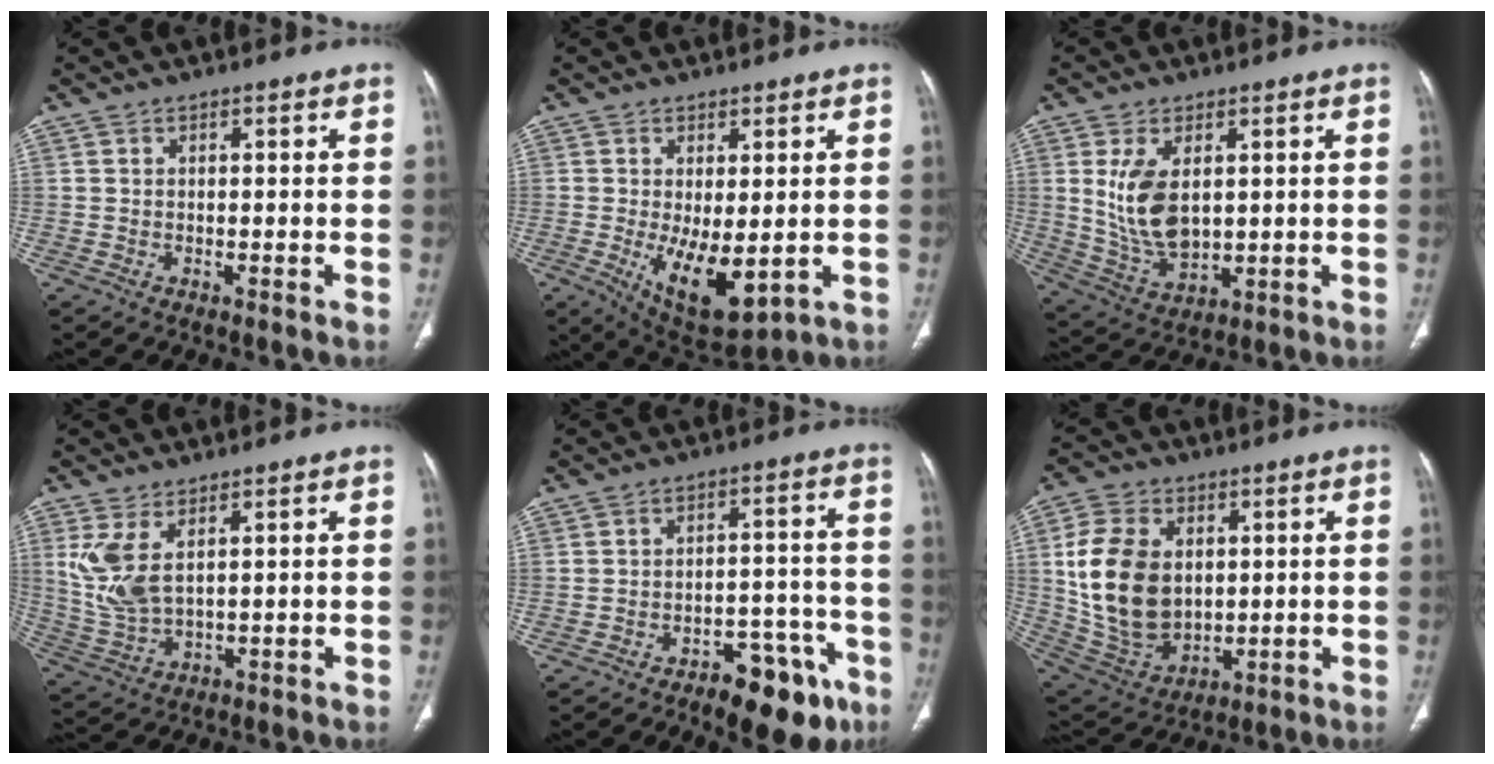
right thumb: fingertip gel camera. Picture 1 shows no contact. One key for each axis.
{"total": 10.8, "fx": -1.8, "fy": 5.0, "fz": 9.4, "tx": -0.141, "ty": -0.026, "tz": -0.007}
{"total": 11.2, "fx": 2.1, "fy": 6.4, "fz": 8.9, "tx": -0.161, "ty": -0.017, "tz": 0.060}
{"total": 8.5, "fx": 3.1, "fy": 4.0, "fz": 6.8, "tx": -0.152, "ty": -0.013, "tz": 0.079}
{"total": 12.8, "fx": -8.0, "fy": 5.9, "fz": 8.0, "tx": -0.072, "ty": 0.057, "tz": -0.108}
{"total": 18.3, "fx": 2.5, "fy": 13.0, "fz": 12.7, "tx": -0.223, "ty": -0.011, "tz": 0.067}